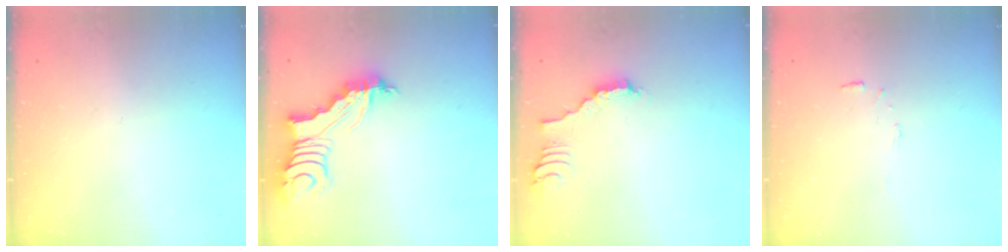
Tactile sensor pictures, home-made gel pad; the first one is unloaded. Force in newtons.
{"total": 5.4, "press": 5.4, "slide": 0.3}
{"total": 3.5, "press": 3.5, "slide": 0.2}
{"total": 5.5, "press": 5.5, "slide": 0.4}